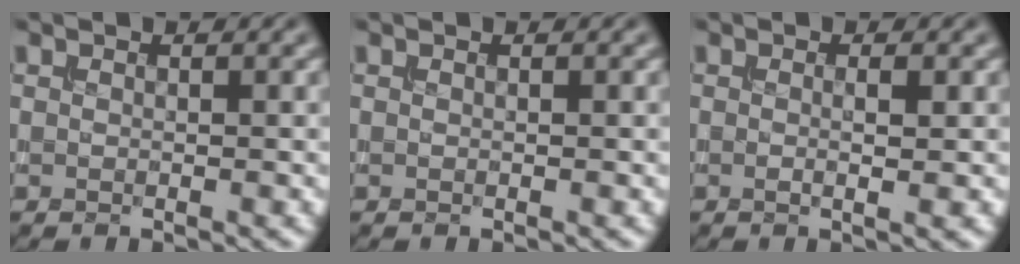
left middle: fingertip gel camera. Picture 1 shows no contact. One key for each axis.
{"total": 0.0}
{"total": 1.6, "fx": 0.0, "fy": 0.2, "fz": 1.6, "tx": -0.024, "ty": 0.002, "tz": -0.004}